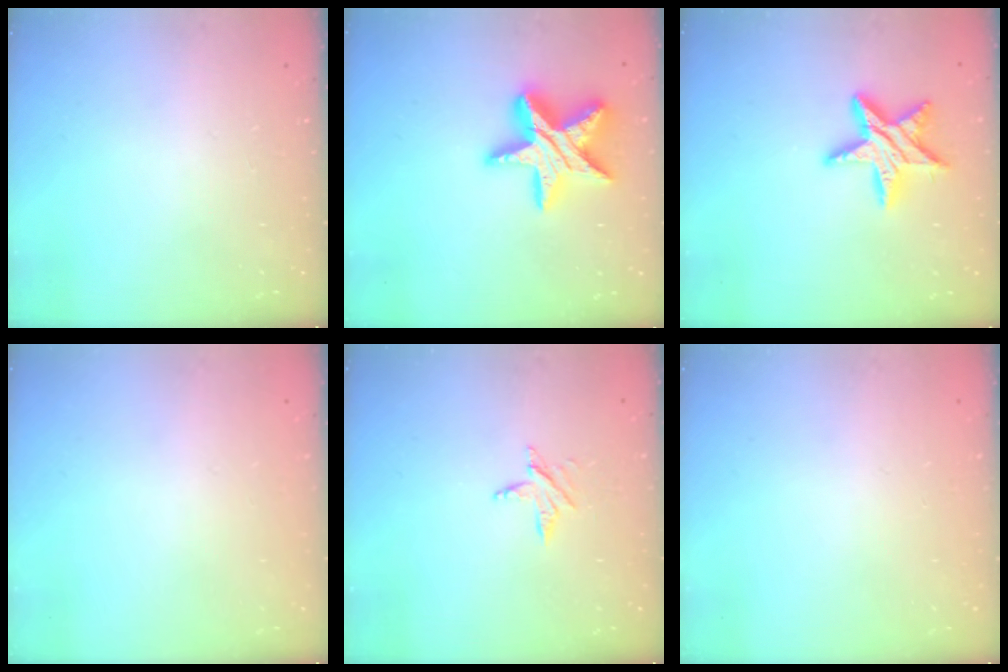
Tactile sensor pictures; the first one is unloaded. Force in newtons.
{"total": 19.8, "press": 19.7, "slide": 1.5}
{"total": 12.3, "press": 12.3, "slide": 0.8}
{"total": 0.0}
{"total": 3.7, "press": 3.7, "slide": 0.5}
{"total": 0.0}